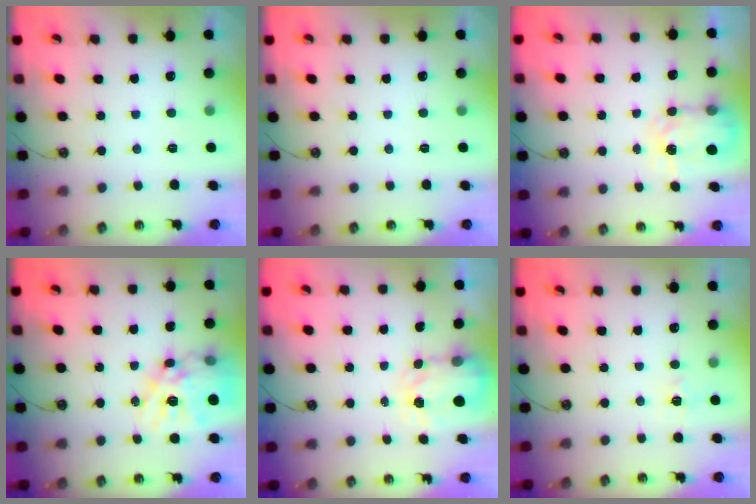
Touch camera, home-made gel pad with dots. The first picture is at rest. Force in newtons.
{"total": 0.0}
{"total": 5.1, "press": 5.1, "slide": 0.4}
{"total": 20.0, "press": 19.9, "slide": 1.8}
{"total": 3.6, "press": 3.6, "slide": 0.4}
{"total": 6.8, "press": 6.8, "slide": 0.6}